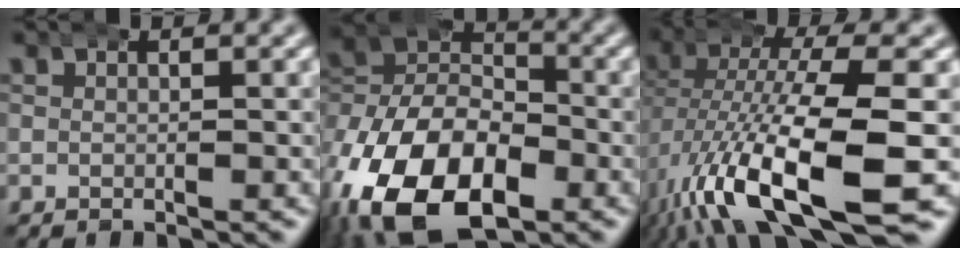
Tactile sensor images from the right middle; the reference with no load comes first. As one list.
[{"total": 12.4, "force": [-2.4, 8.6, 8.6], "torque": [-0.171, -0.040, -0.028]}, {"total": 10.1, "force": [-3.9, 3.6, 8.6], "torque": [-0.171, -0.031, -0.041]}]